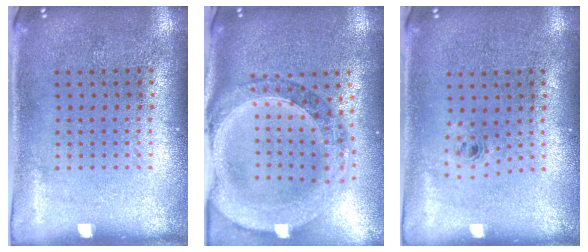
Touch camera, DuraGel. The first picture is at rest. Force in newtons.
{"total": 1.9, "press": 1.8, "slide": 0.7}
{"total": 0.6, "press": 0.3, "slide": 0.5}